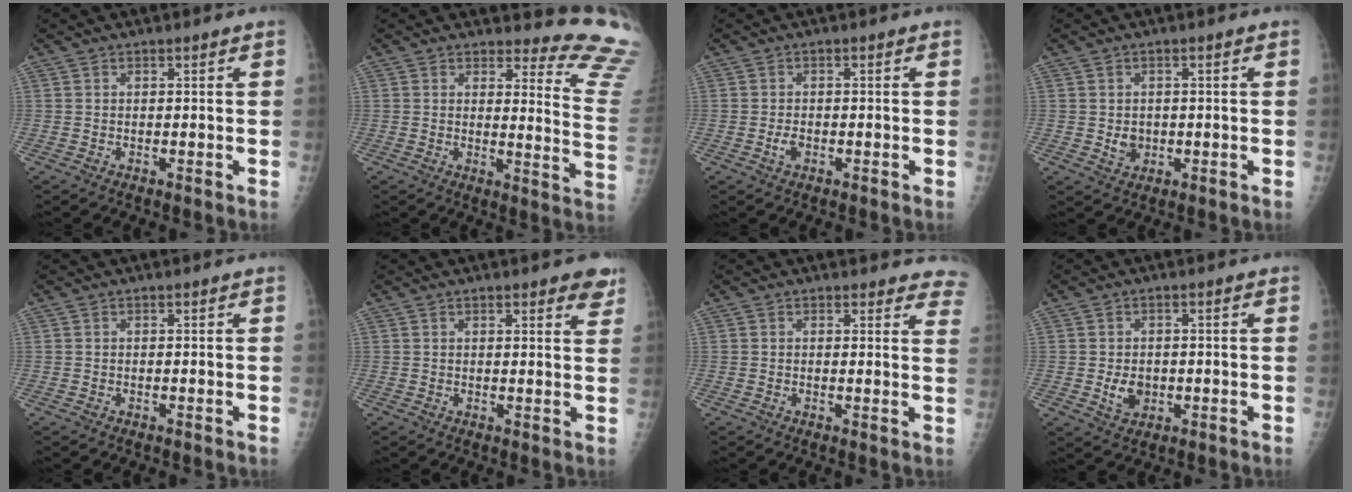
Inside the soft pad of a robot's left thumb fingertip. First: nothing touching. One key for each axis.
{"total": 15.1, "fx": 14.9, "fy": 2.3, "fz": 1.4, "tx": 0.033, "ty": -0.185, "tz": 0.126}
{"total": 1.9, "fx": -0.7, "fy": 1.2, "fz": 1.3, "tx": -0.025, "ty": 0.004, "tz": -0.014}
{"total": 3.0, "fx": -0.3, "fy": 2.6, "fz": 1.6, "tx": -0.011, "ty": 0.001, "tz": 0.002}
{"total": 0.0}
{"total": 5.3, "fx": 3.7, "fy": 1.7, "fz": 3.3, "tx": -0.014, "ty": -0.014, "tz": 0.038}
{"total": 8.0, "fx": 7.5, "fy": 2.6, "fz": 1.1, "tx": 0.041, "ty": -0.033, "tz": 0.045}
{"total": 4.2, "fx": -0.6, "fy": 3.2, "fz": 2.7, "tx": -0.033, "ty": -0.001, "tz": -0.004}